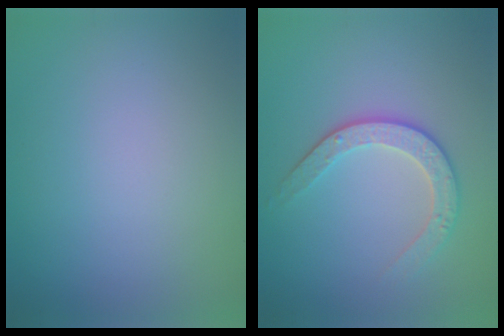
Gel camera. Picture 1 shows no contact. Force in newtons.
{"total": 2.9, "press": 2.7, "slide": 1.1}